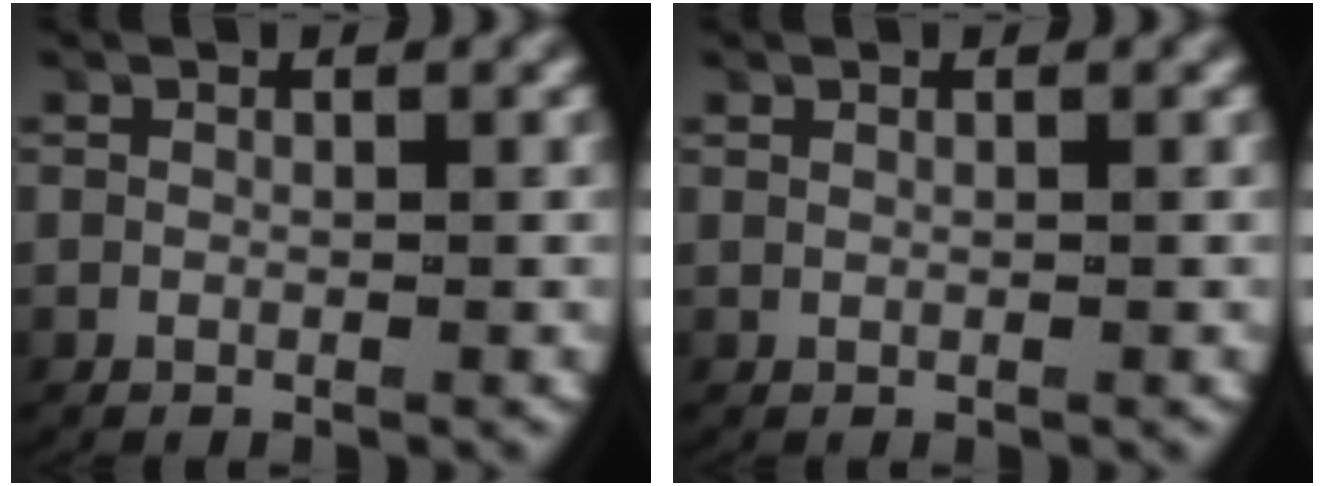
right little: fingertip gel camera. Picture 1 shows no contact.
{"total": 0.0}